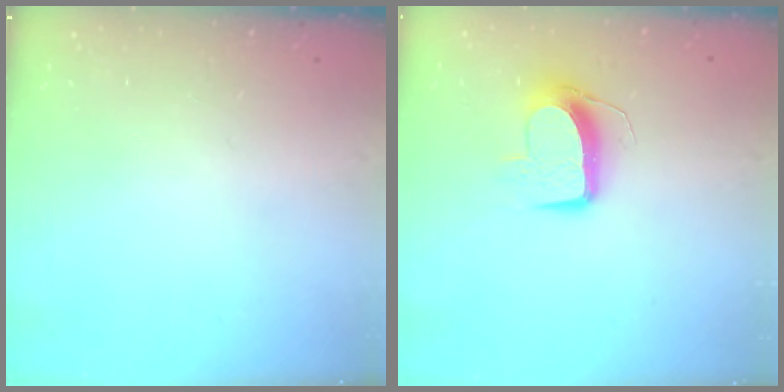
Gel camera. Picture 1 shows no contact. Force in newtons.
{"total": 10.2, "press": 10.1, "slide": 0.5}